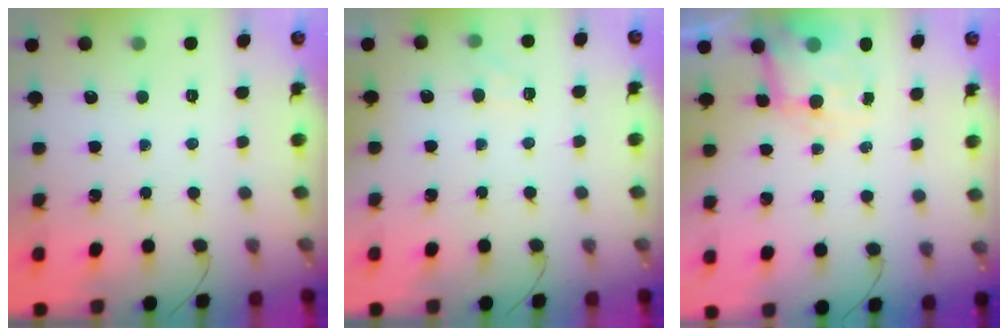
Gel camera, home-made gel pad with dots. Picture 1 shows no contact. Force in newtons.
{"total": 5.3, "press": 5.1, "slide": 1.4}
{"total": 6.9, "press": 6.8, "slide": 1.2}